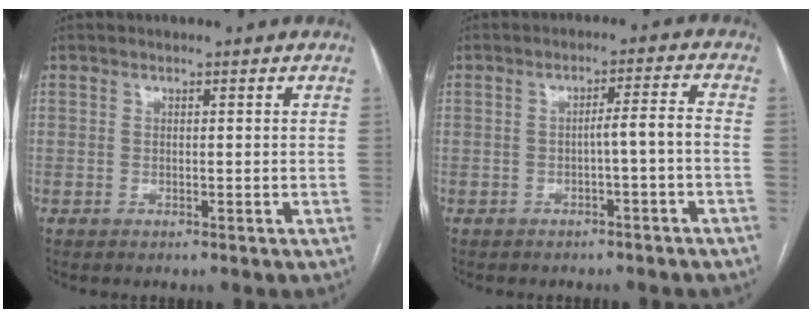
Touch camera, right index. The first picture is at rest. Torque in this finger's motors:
{"motor_torque": [0.50, -0.17, 0.21, 0.05]}